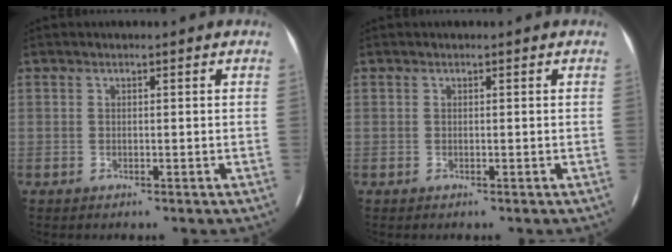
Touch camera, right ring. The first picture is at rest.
{"total": 0.0}